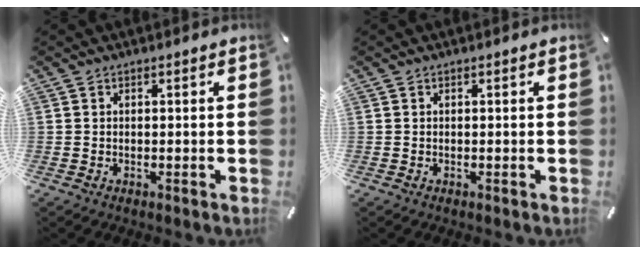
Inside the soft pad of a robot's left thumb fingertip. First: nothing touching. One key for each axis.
{"total": 0.0}